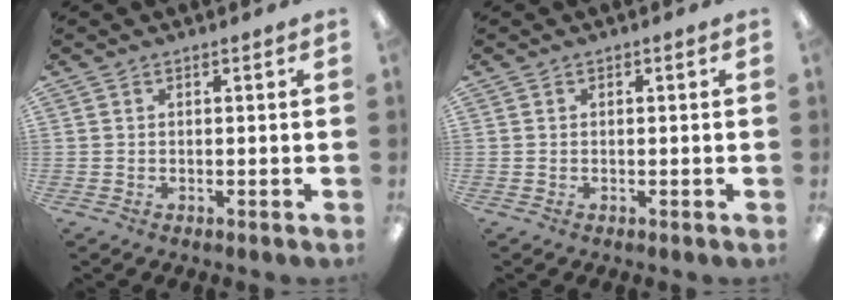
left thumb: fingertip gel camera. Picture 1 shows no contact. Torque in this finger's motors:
{"motor_torque": [0.00, 0.00, 0.01, -0.01, 0.00]}